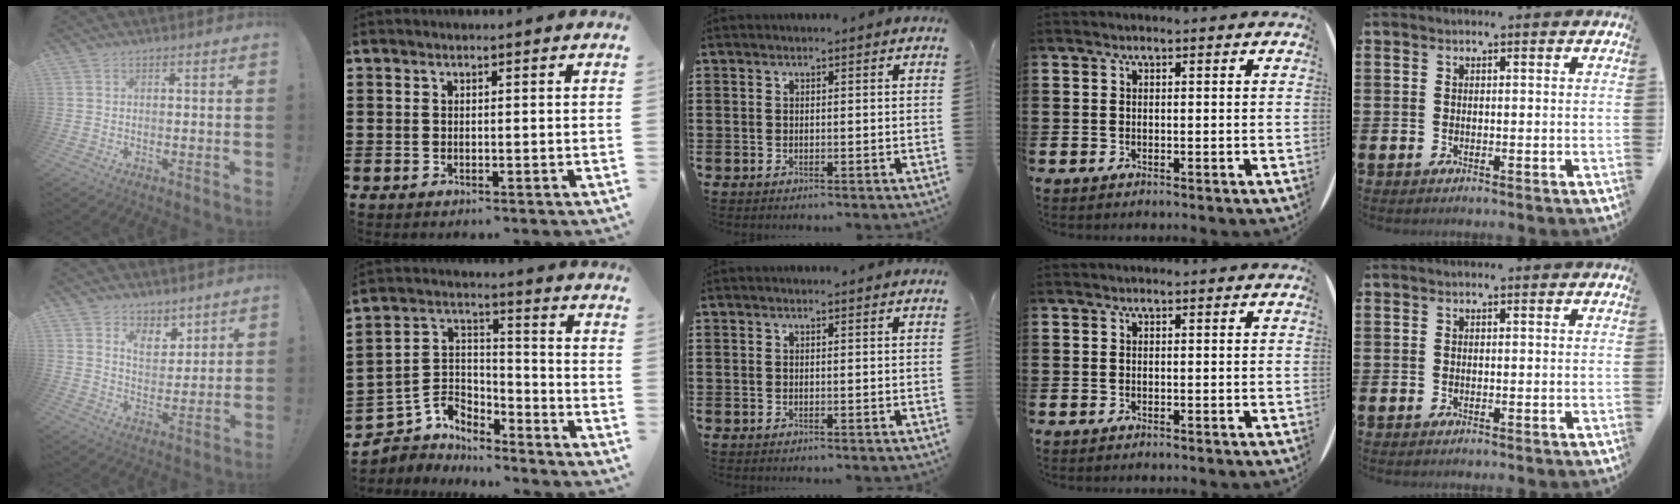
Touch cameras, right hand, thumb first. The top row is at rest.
{"thumb": {"total": 7.4, "force": [4.8, 5.0, 2.5], "torque": [-0.043, -0.032, 0.091]}, "index": {"total": 4.7, "force": [-3.8, 2.8, 0.2], "torque": [-0.035, -0.005, -0.082]}}